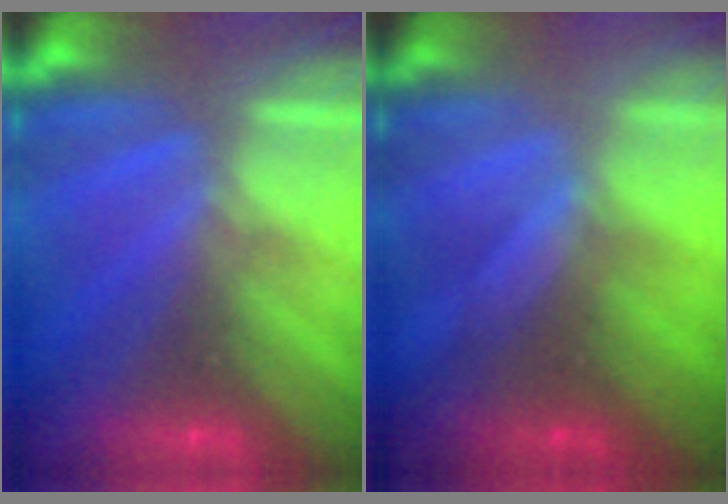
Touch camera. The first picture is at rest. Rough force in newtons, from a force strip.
{"total": 1.6}